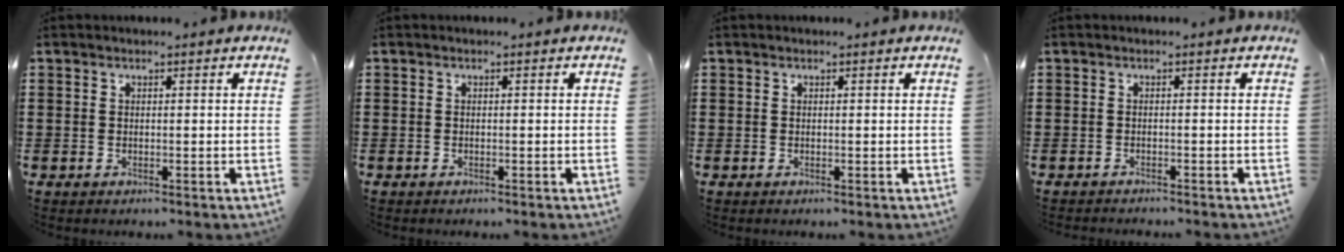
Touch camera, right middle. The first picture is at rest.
{"total": 0.0}
{"total": 0.0}
{"total": 0.8, "force": [-0.8, -0.1, 0.0], "torque": [-0.003, 0.000, -0.017]}